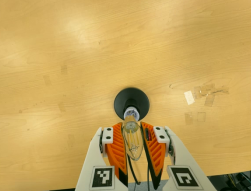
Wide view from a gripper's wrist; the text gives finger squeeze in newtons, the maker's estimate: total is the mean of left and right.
{"total": 19.2, "left": 20.3, "right": 18.2}